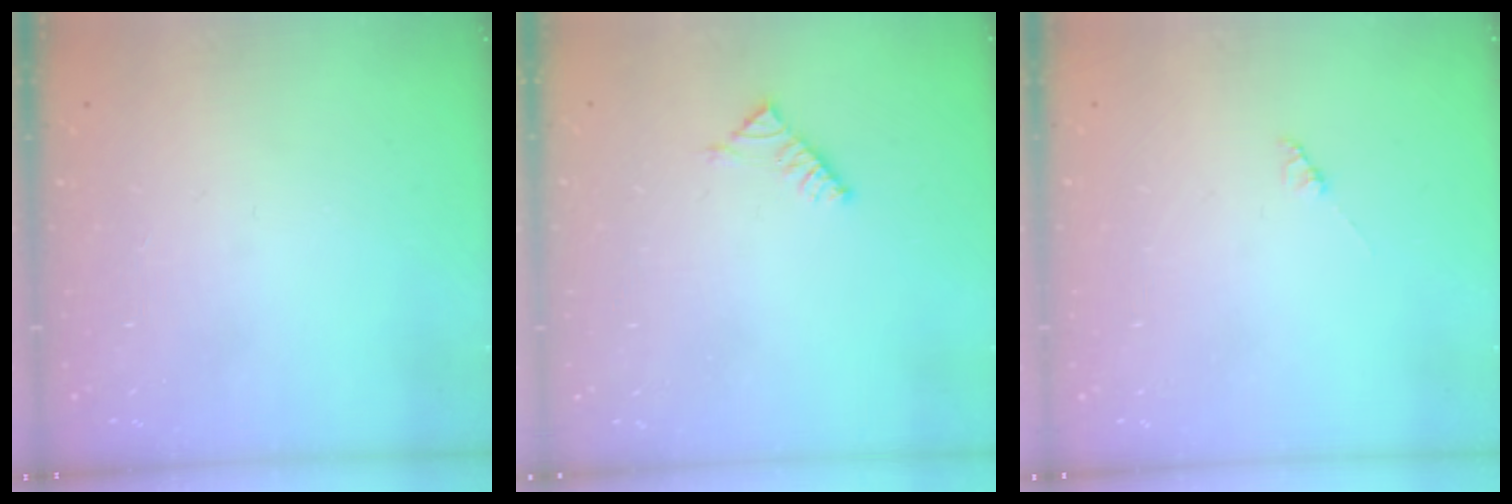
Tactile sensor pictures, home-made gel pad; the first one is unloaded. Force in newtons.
{"total": 3.6, "press": 3.5, "slide": 0.6}
{"total": 1.4, "press": 1.4, "slide": 0.2}